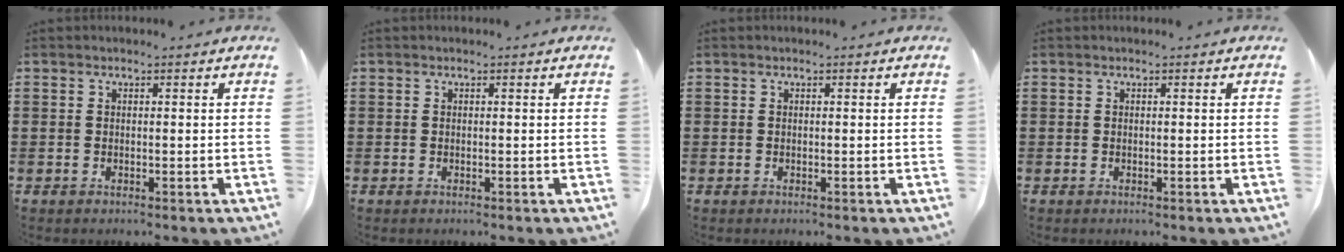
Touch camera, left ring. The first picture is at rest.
{"total": 0.0}
{"total": 0.0}
{"total": 0.0}